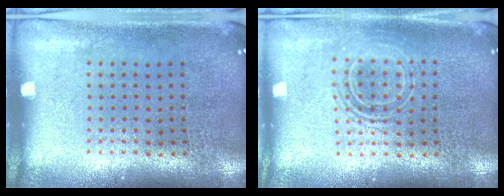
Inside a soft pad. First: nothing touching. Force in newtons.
{"total": 1.6, "press": 1.2, "slide": 1.0}